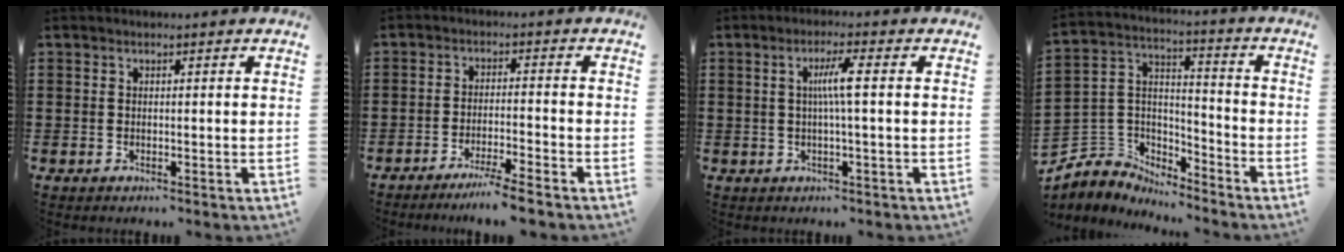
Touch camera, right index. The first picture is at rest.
{"total": 4.5, "force": [-4.0, -0.6, 2.1], "torque": [-0.041, -0.013, -0.077]}
{"total": 4.1, "force": [0.2, -0.1, 4.1], "torque": [-0.078, -0.002, -0.002]}
{"total": 5.0, "force": [-3.9, 3.1, -0.2], "torque": [-0.036, -0.010, -0.086]}